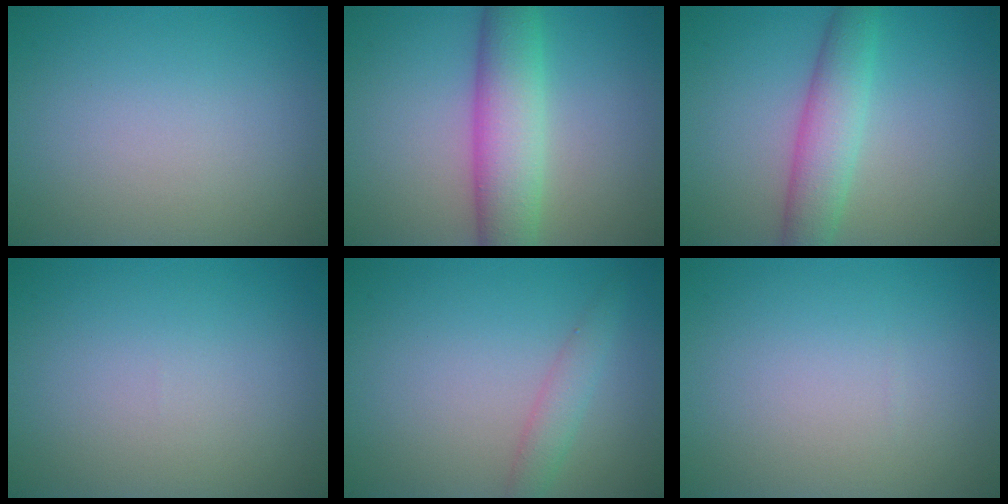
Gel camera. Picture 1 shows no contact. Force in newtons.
{"total": 6.5, "press": 6.5, "slide": 0.2}
{"total": 4.4, "press": 4.4, "slide": 0.2}
{"total": 0.0}
{"total": 1.9, "press": 1.9, "slide": 0.2}
{"total": 0.0}